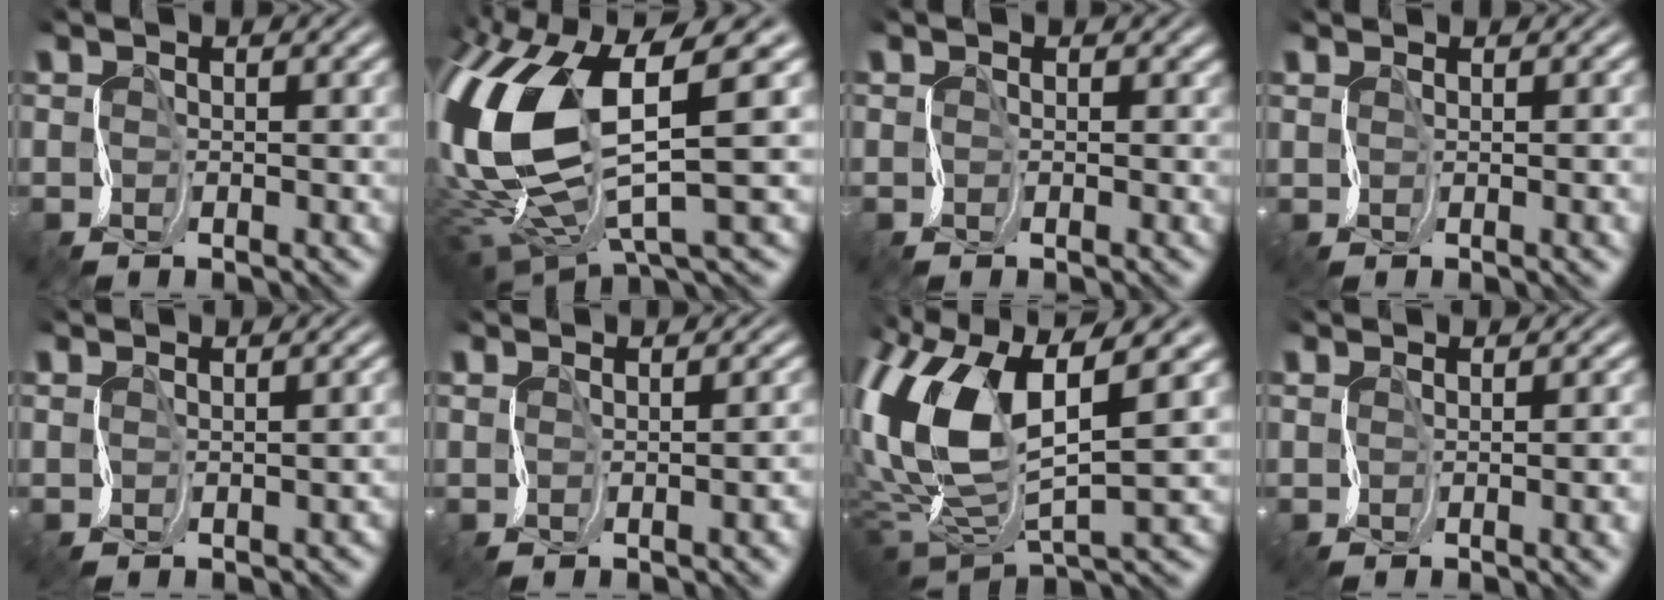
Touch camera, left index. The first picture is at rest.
{"total": 11.8, "force": [2.2, 5.2, 10.3], "torque": [-0.252, -0.023, 0.050]}
{"total": 0.7, "force": [0.2, -0.3, -0.6], "torque": [0.005, 0.000, 0.006]}
{"total": 3.8, "force": [0.1, 1.7, 3.4], "torque": [-0.020, 0.006, 0.007]}
{"total": 1.9, "force": [-0.4, 1.1, 1.4], "torque": [-0.007, 0.010, 0.010]}
{"total": 4.5, "force": [-0.3, 2.3, 3.8], "torque": [-0.007, 0.014, 0.000]}
{"total": 9.3, "force": [2.9, 4.0, 7.9], "torque": [-0.194, 0.004, 0.059]}
{"total": 5.5, "force": [-0.2, 2.4, 4.9], "torque": [-0.026, 0.011, 0.005]}